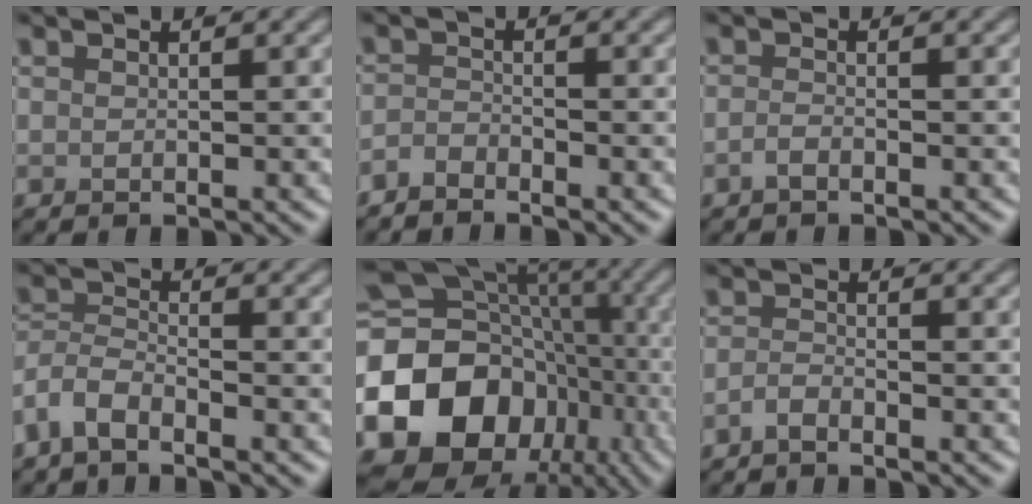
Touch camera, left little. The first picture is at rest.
{"total": 1.5, "force": [-1.4, 0.3, 0.3], "torque": [-0.010, -0.001, -0.035]}
{"total": 0.9, "force": [-0.6, 0.3, 0.6], "torque": [-0.015, 0.002, -0.015]}
{"total": 3.5, "force": [-2.7, 1.1, 1.9], "torque": [-0.041, -0.001, -0.065]}
{"total": 20.6, "force": [-4.6, 17.0, 10.7], "torque": [-0.198, -0.013, -0.077]}
{"total": 1.2, "force": [-0.9, 0.3, 0.6], "torque": [-0.016, 0.002, -0.025]}